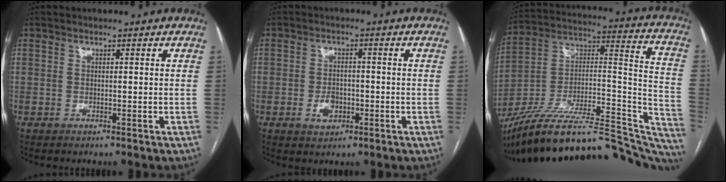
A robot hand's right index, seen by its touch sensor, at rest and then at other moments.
{"total": 3.7, "force": [-1.3, 2.5, 2.4], "torque": [-0.041, 0.003, -0.018]}
{"total": 38.7, "force": [-32.4, 9.2, 19.0], "torque": [-0.241, -0.001, -0.464]}